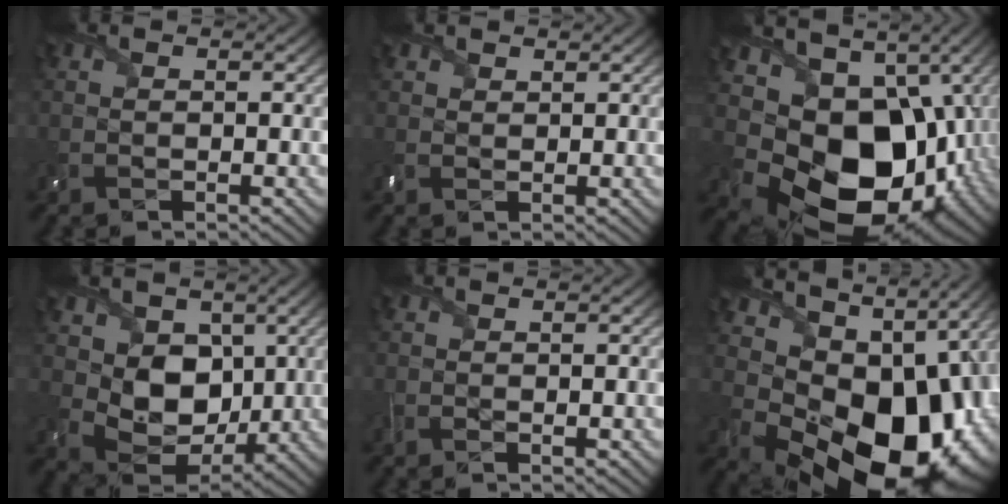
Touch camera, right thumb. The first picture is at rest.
{"total": 1.6, "force": [1.3, 0.9, 0.4], "torque": [-0.012, 0.006, 0.030]}
{"total": 18.7, "force": [-1.6, 14.6, 11.5], "torque": [-0.201, -0.058, 0.004]}
{"total": 8.6, "force": [2.1, 6.6, 5.1], "torque": [-0.112, -0.020, 0.031]}
{"total": 0.0}
{"total": 17.8, "force": [2.0, 12.8, 12.2], "torque": [-0.167, -0.044, 0.088]}